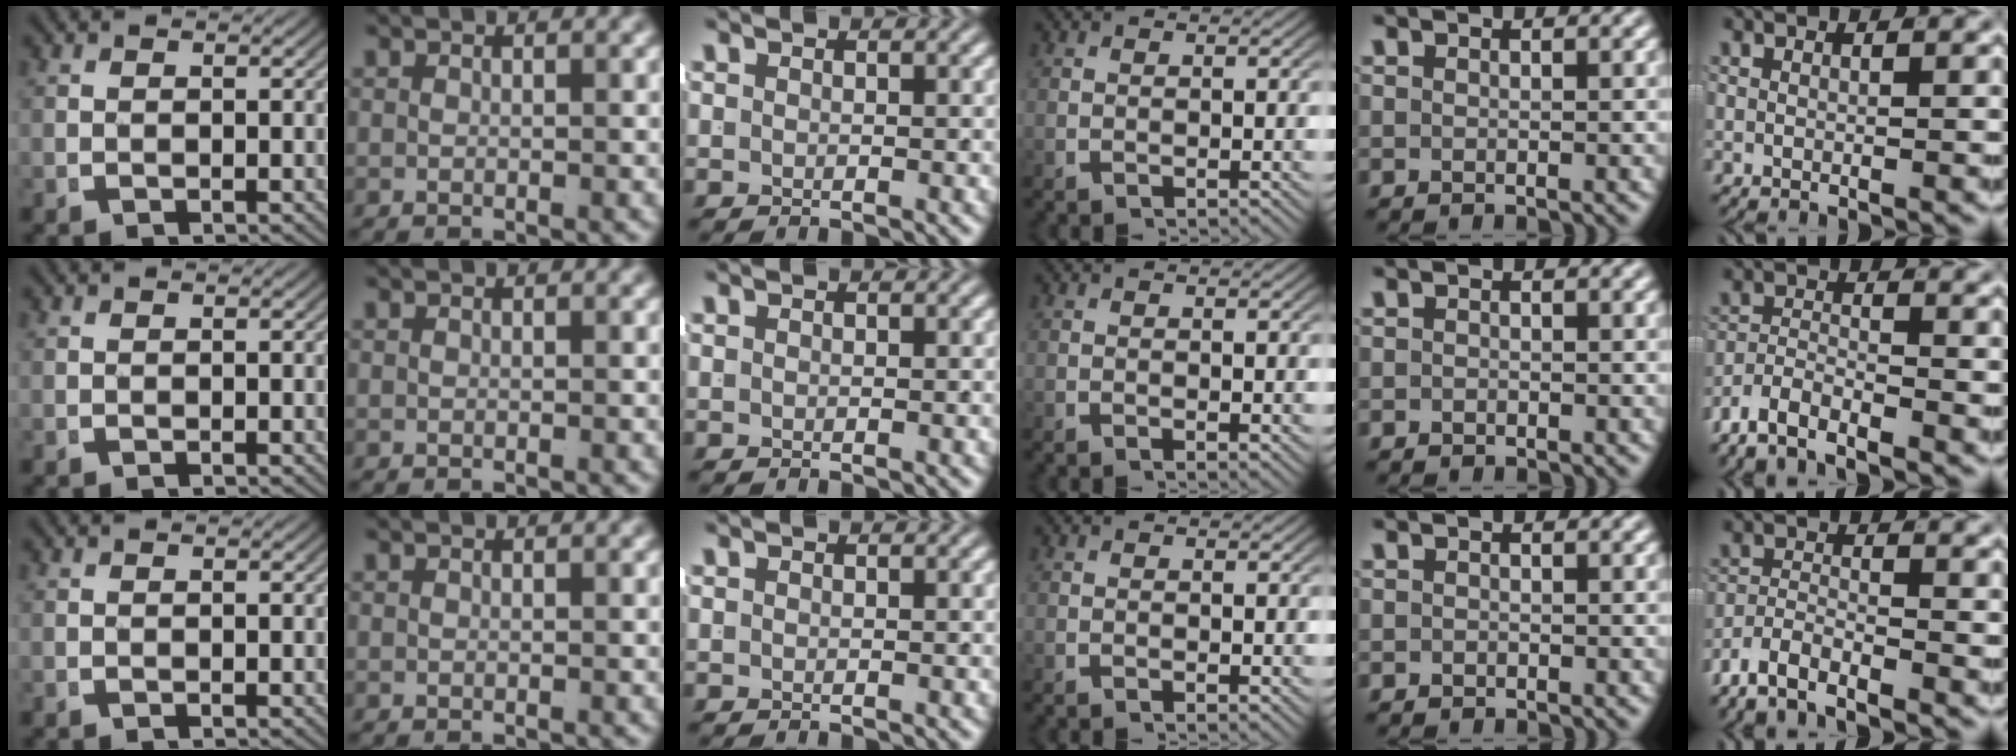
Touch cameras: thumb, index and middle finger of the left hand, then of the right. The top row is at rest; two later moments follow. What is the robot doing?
{"motion": "lift_and_place", "object": "shirt"}